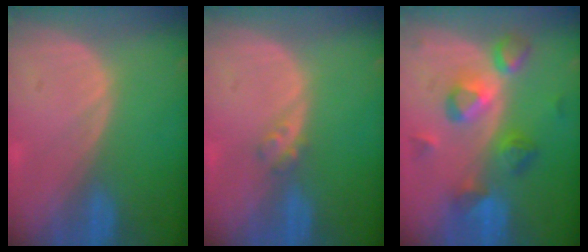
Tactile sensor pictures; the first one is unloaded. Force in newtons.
{"total": 1.8, "press": 1.5, "slide": 0.9}
{"total": 7.6, "press": 7.5, "slide": 0.6}